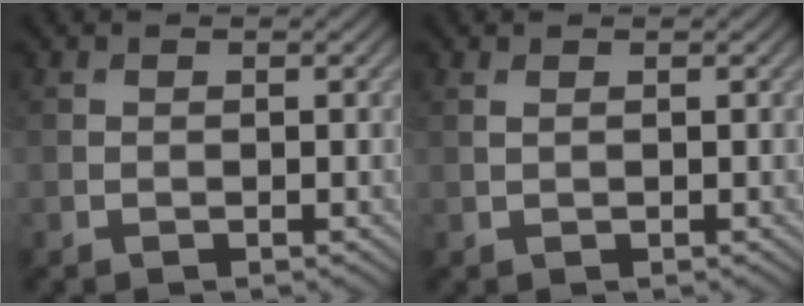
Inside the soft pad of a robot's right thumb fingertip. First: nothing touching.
{"total": 0.5, "force": [0.3, 0.1, 0.4], "torque": [-0.011, 0.003, 0.006]}